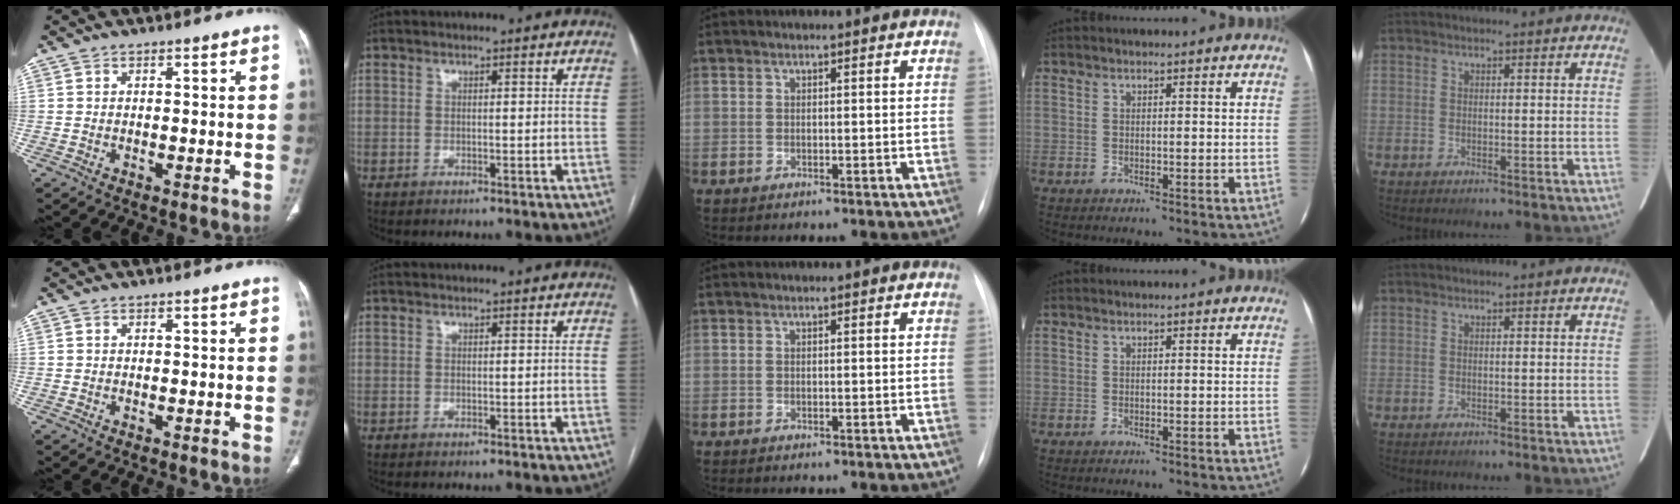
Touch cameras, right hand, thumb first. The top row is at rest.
{}